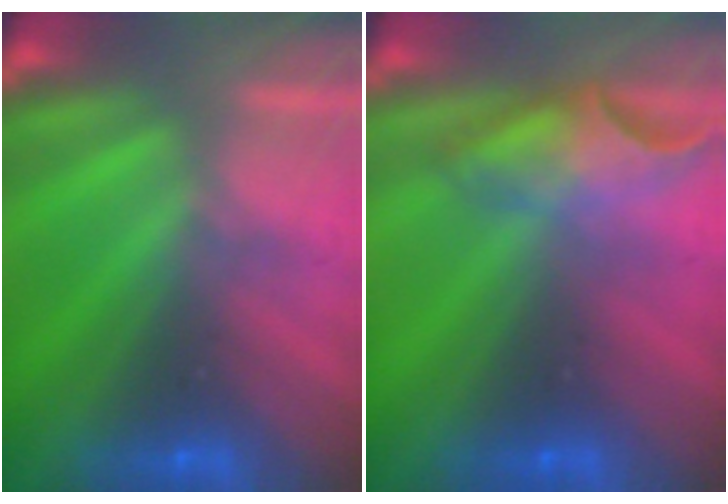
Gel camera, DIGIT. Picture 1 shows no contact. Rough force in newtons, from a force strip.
{"total": 4.6}